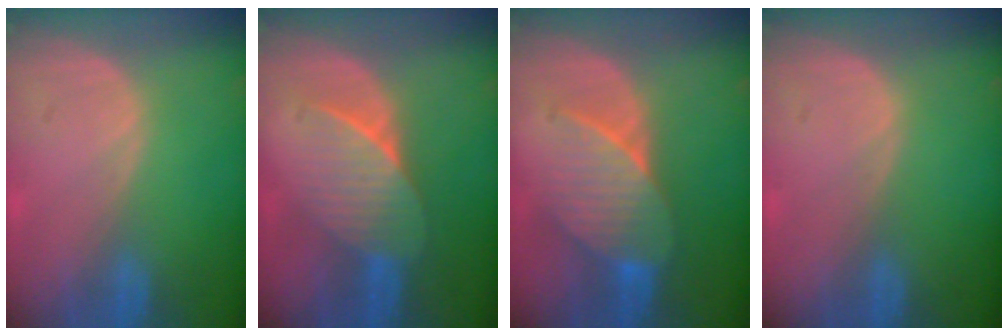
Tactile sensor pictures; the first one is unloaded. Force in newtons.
{"total": 7.3, "press": 6.7, "slide": 2.9}
{"total": 7.5, "press": 7.4, "slide": 1.4}
{"total": 0.0}